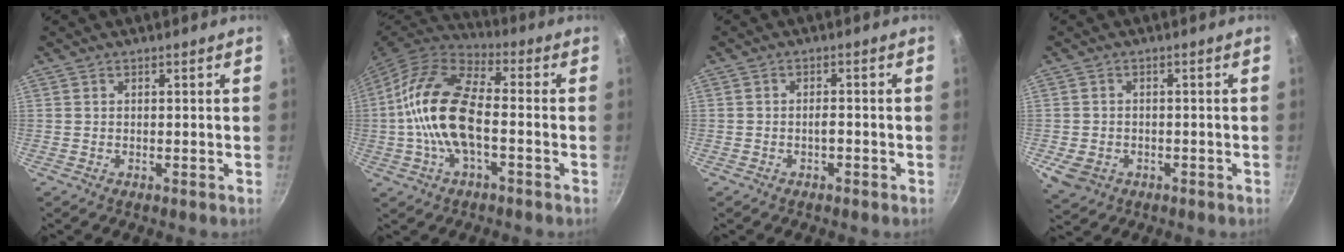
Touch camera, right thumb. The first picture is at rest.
{"total": 16.5, "force": [-1.8, 7.8, 14.4], "torque": [-0.294, 0.034, -0.040]}
{"total": 1.5, "force": [-0.8, 0.8, 0.9], "torque": [-0.009, 0.008, -0.014]}
{"total": 4.6, "force": [-1.7, 3.8, 2.1], "torque": [-0.045, 0.004, -0.019]}